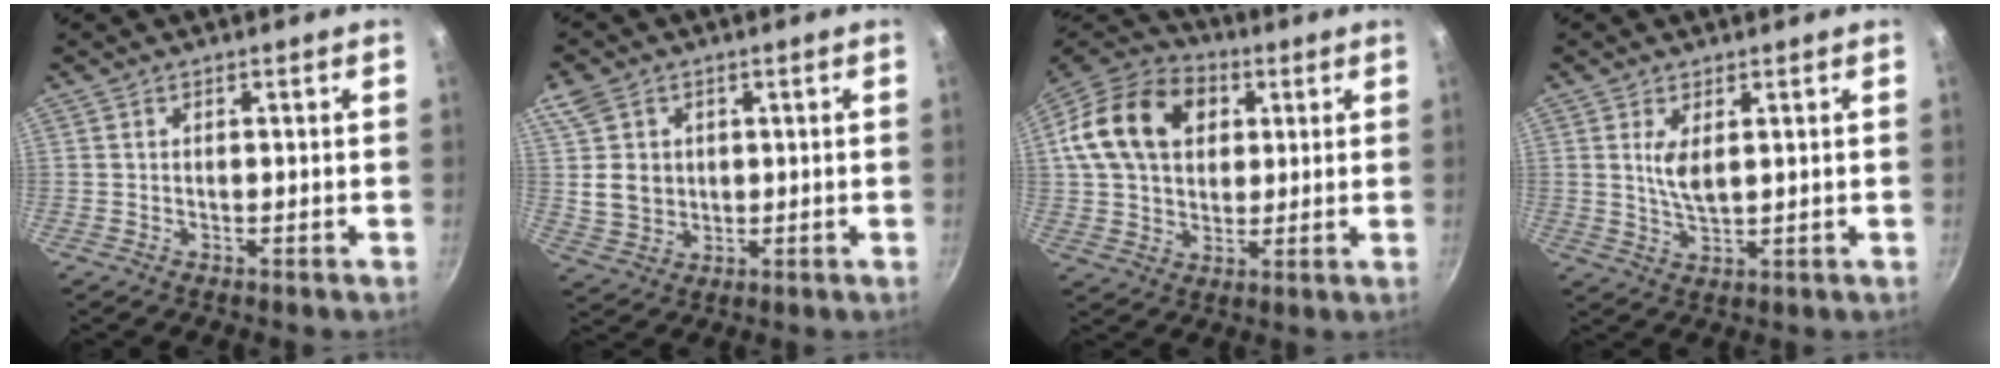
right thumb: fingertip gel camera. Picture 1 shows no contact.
{"total": 7.7, "force": [2.0, 6.4, 3.8], "torque": [-0.051, -0.014, 0.040]}
{"total": 19.4, "force": [5.1, 14.2, 12.2], "torque": [-0.201, 0.017, 0.078]}
{"total": 4.4, "force": [1.3, 1.9, 3.8], "torque": [-0.068, -0.016, 0.028]}